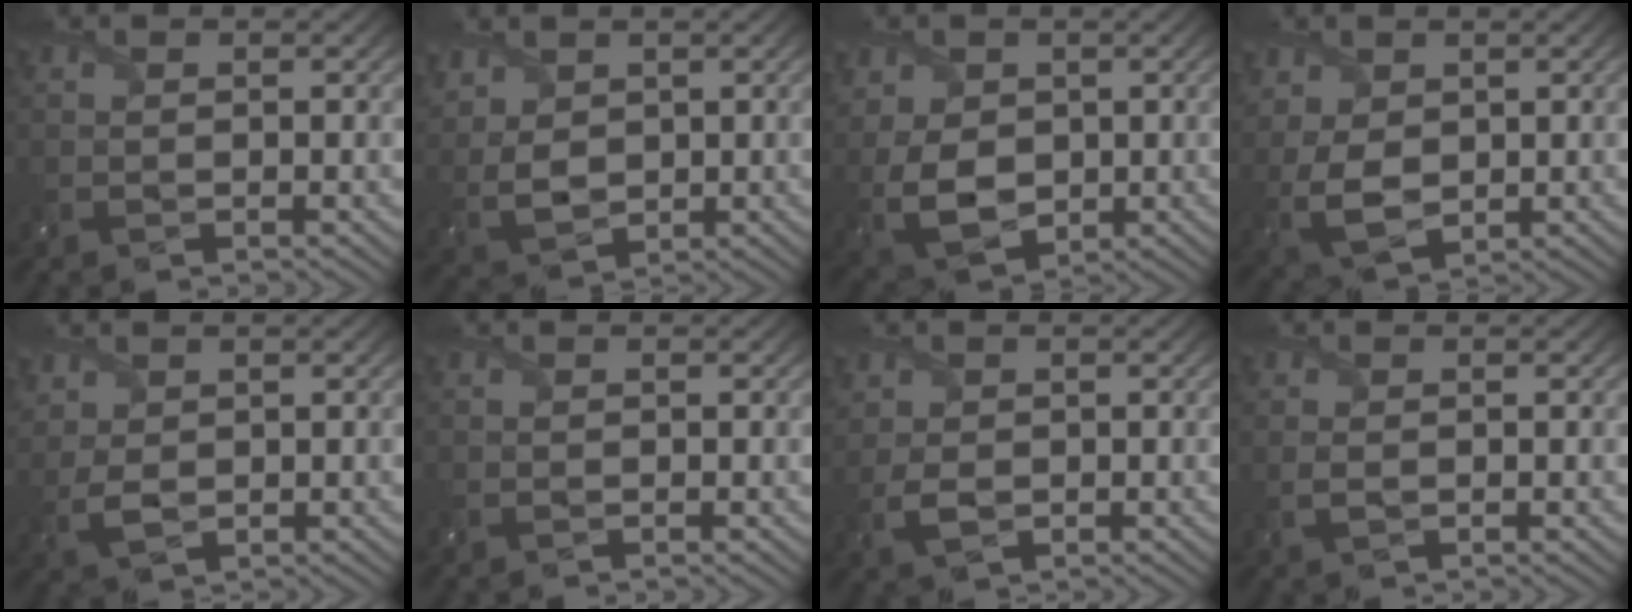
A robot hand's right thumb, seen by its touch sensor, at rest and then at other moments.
{"total": 5.7, "force": [2.6, 4.0, 3.1], "torque": [-0.102, -0.002, 0.058]}
{"total": 9.0, "force": [1.0, 7.0, 5.6], "torque": [-0.170, -0.007, 0.025]}
{"total": 6.7, "force": [1.7, 5.0, 4.2], "torque": [-0.134, -0.006, 0.035]}
{"total": 3.6, "force": [1.5, 2.6, 1.9], "torque": [-0.062, -0.004, 0.034]}
{"total": 0.0}
{"total": 3.2, "force": [0.4, 2.7, 1.7], "torque": [-0.052, -0.007, 0.007]}
{"total": 1.2, "force": [-0.1, 0.8, 0.9], "torque": [-0.027, -0.003, 0.000]}